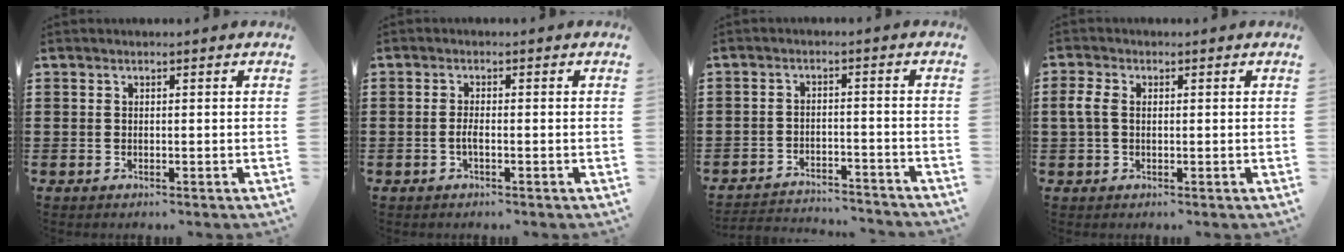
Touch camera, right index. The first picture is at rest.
{"total": 1.8, "force": [-0.6, 0.3, 1.6], "torque": [-0.039, -0.003, -0.012]}
{"total": 3.0, "force": [-3.0, 0.0, 0.3], "torque": [-0.011, 0.000, -0.063]}
{"total": 3.1, "force": [0.2, 2.0, 2.3], "torque": [-0.064, 0.002, -0.002]}